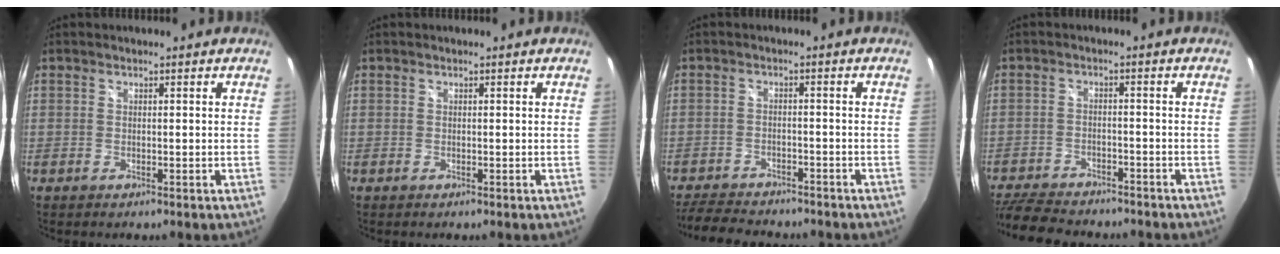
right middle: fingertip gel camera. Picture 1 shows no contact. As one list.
[{"total": 0.0}, {"total": 9.8, "force": [-8.8, 2.8, 3.3], "torque": [-0.090, -0.009, -0.139]}, {"total": 13.0, "force": [-11.2, 4.1, 5.1], "torque": [-0.131, -0.016, -0.181]}]